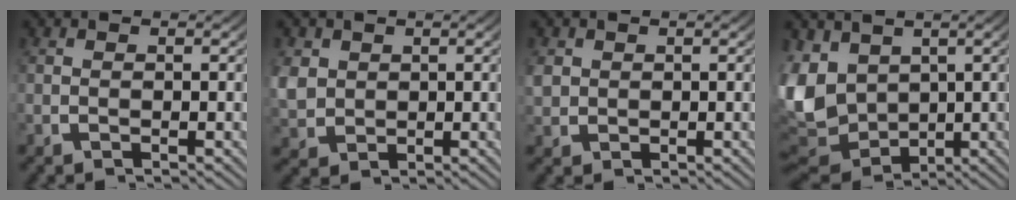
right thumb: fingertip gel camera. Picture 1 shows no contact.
{"total": 4.3, "force": [0.4, 3.8, 1.9], "torque": [-0.069, -0.023, 0.026]}
{"total": 2.2, "force": [0.5, 2.0, 0.8], "torque": [-0.030, -0.007, 0.017]}
{"total": 11.4, "force": [-1.2, 9.1, 6.7], "torque": [-0.202, -0.058, 0.010]}